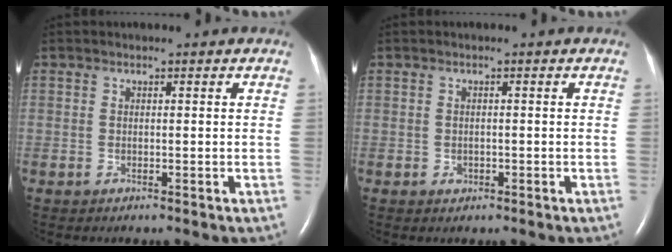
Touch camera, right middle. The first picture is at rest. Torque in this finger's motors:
{"motor_torque": [0.29, -0.20, -0.02, 0.00]}